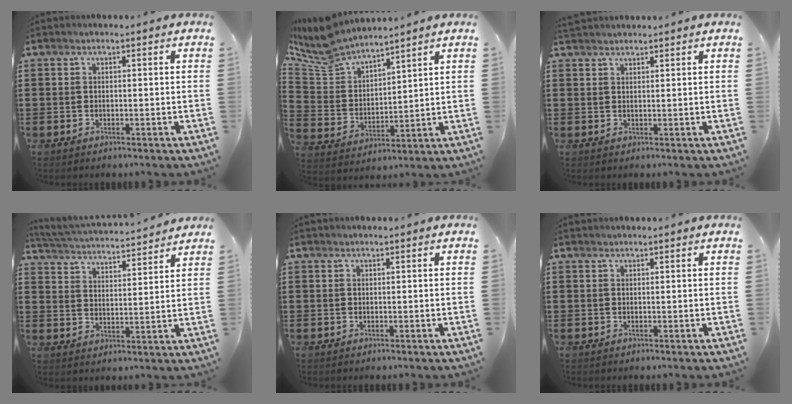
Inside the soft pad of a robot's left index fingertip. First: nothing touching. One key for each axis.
{"total": 7.9, "fx": 7.2, "fy": 2.1, "fz": 2.4, "tx": -0.084, "ty": -0.034, "tz": 0.131}
{"total": 1.4, "fx": 1.4, "fy": 0.3, "fz": 0.2, "tx": -0.008, "ty": 0.001, "tz": 0.027}
{"total": 3.8, "fx": 3.8, "fy": -0.4, "fz": 0.3, "tx": -0.029, "ty": -0.033, "tz": 0.059}
{"total": 0.0}
{"total": 0.0}